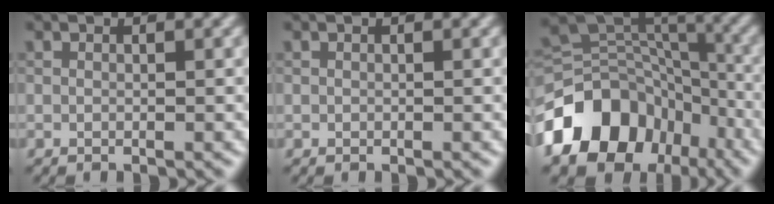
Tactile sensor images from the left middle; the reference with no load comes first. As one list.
[{"total": 0.0}, {"total": 11.8, "force": [-5.7, 8.6, 5.8], "torque": [-0.106, 0.013, -0.109]}]